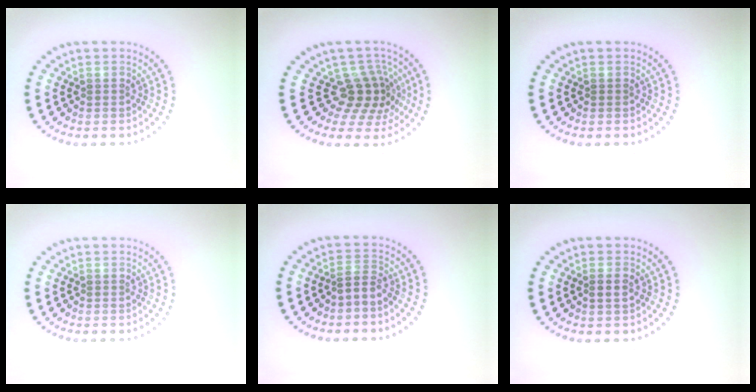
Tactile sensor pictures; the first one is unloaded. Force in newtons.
{"total": 3.9, "press": 2.9, "slide": 2.7}
{"total": 0.0}
{"total": 0.0}
{"total": 1.6, "press": 1.0, "slide": 1.2}
{"total": 1.2, "press": 1.1, "slide": 0.5}